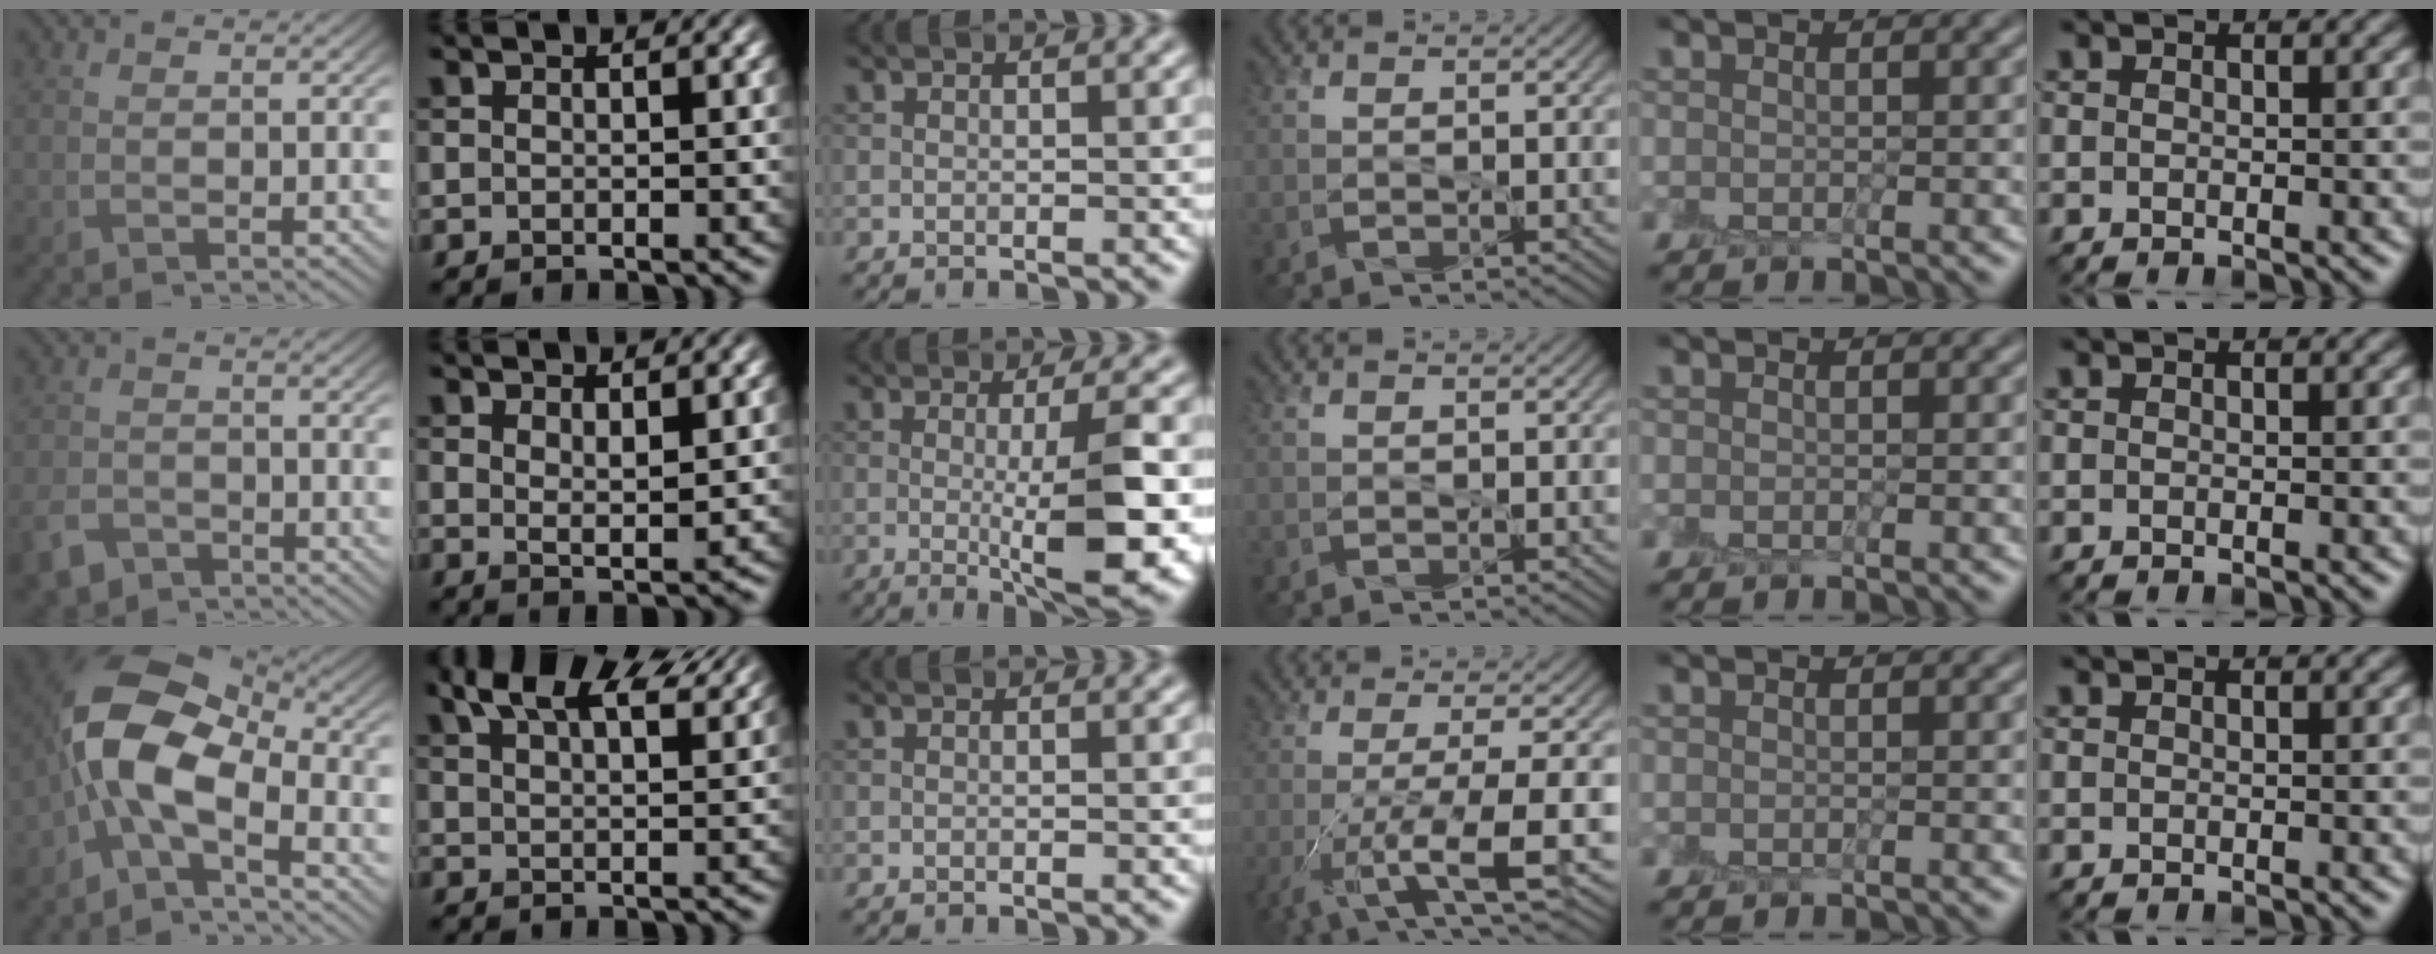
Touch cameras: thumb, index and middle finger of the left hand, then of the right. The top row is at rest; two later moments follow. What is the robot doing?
{"motion": "peel", "object": "shipping label"}